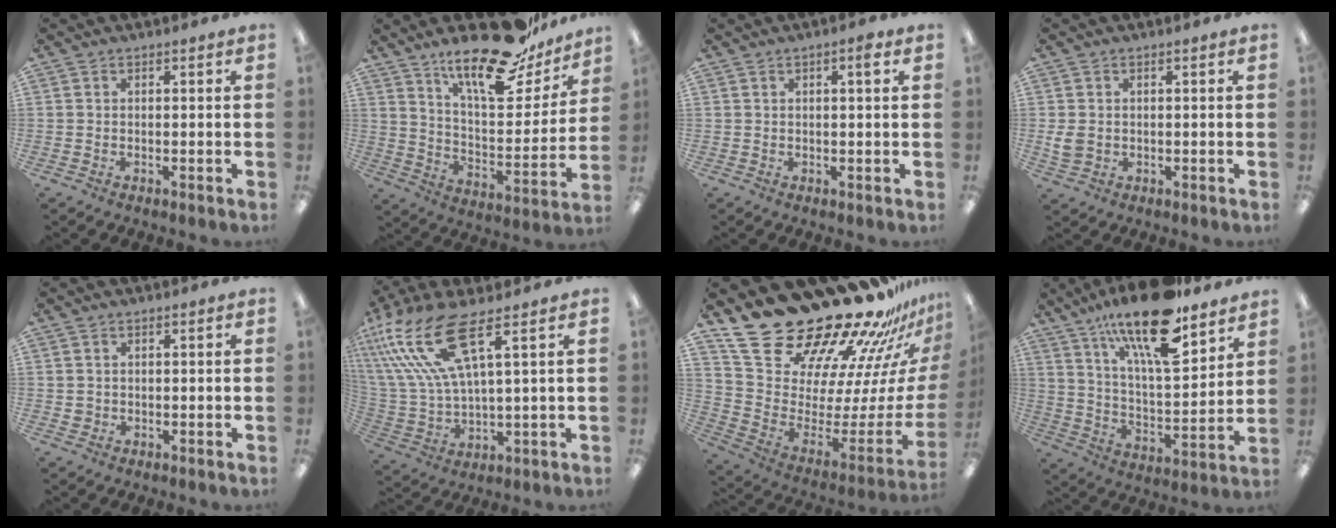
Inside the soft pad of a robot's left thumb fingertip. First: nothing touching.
{"total": 21.9, "force": [16.9, 6.9, 12.2], "torque": [-0.188, -0.113, 0.282]}
{"total": 2.9, "force": [1.3, 0.6, 2.5], "torque": [-0.035, -0.003, 0.017]}
{"total": 3.7, "force": [0.5, 2.9, 2.2], "torque": [-0.049, -0.002, 0.005]}
{"total": 1.2, "force": [0.4, 1.1, 0.4], "torque": [-0.010, 0.005, 0.006]}
{"total": 18.1, "force": [9.8, 5.5, 14.1], "torque": [-0.324, -0.043, 0.165]}
{"total": 28.8, "force": [24.0, 9.4, 12.7], "torque": [-0.189, -0.210, 0.444]}
{"total": 20.8, "force": [14.6, 6.5, 13.3], "torque": [-0.230, -0.084, 0.244]}